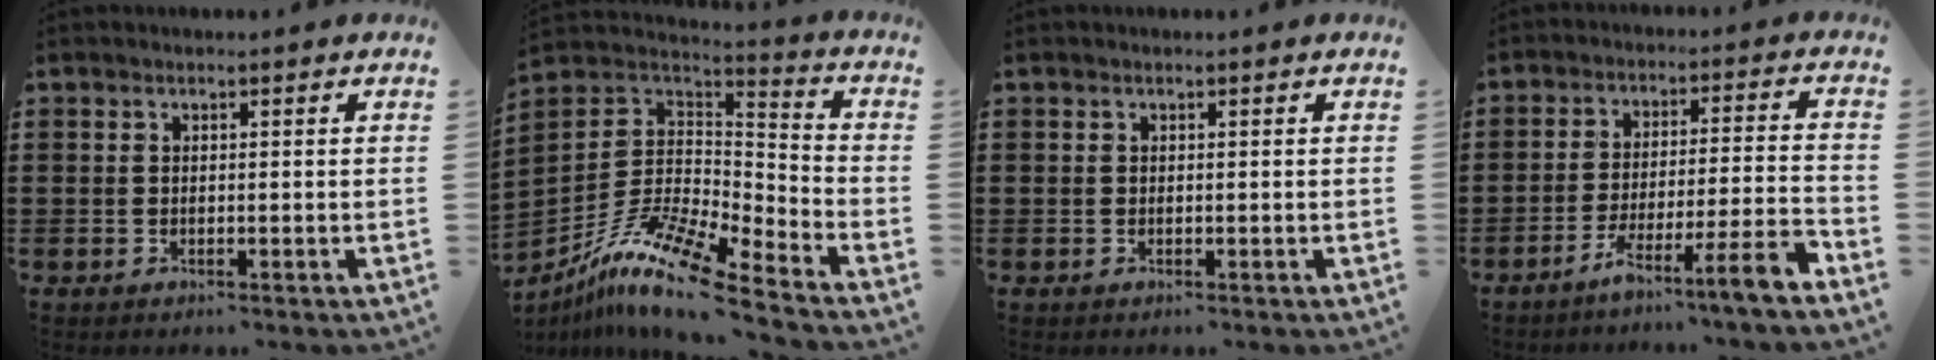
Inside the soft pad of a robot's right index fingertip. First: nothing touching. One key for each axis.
{"total": 12.8, "fx": -9.4, "fy": 1.7, "fz": 8.5, "tx": -0.180, "ty": 0.006, "tz": -0.186}
{"total": 0.0}
{"total": 7.8, "fx": -5.9, "fy": -0.5, "fz": 5.1, "tx": -0.083, "ty": -0.008, "tz": -0.113}